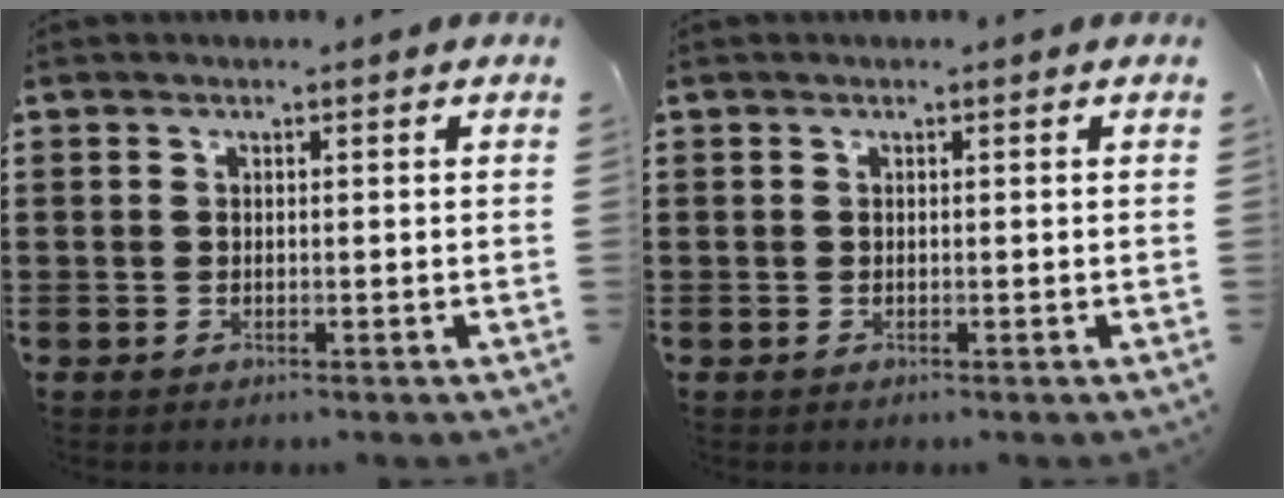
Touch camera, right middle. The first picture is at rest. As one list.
[{"total": 0.0}]